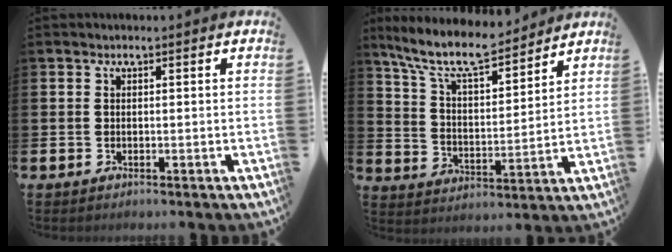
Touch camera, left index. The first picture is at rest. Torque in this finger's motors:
{"motor_torque": [0.51, -0.62, 0.15, 0.12]}